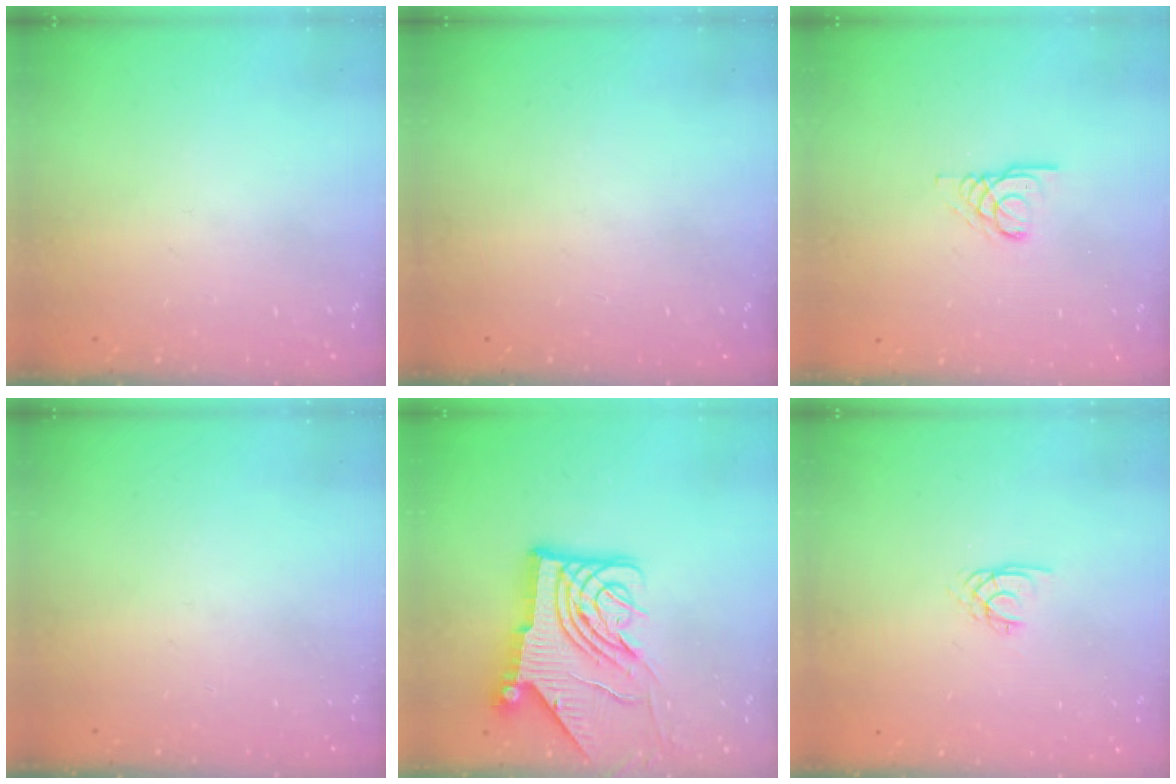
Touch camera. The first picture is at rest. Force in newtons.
{"total": 0.0}
{"total": 3.4, "press": 3.4, "slide": 0.3}
{"total": 0.0}
{"total": 15.0, "press": 14.9, "slide": 1.5}
{"total": 2.0, "press": 1.9, "slide": 0.4}